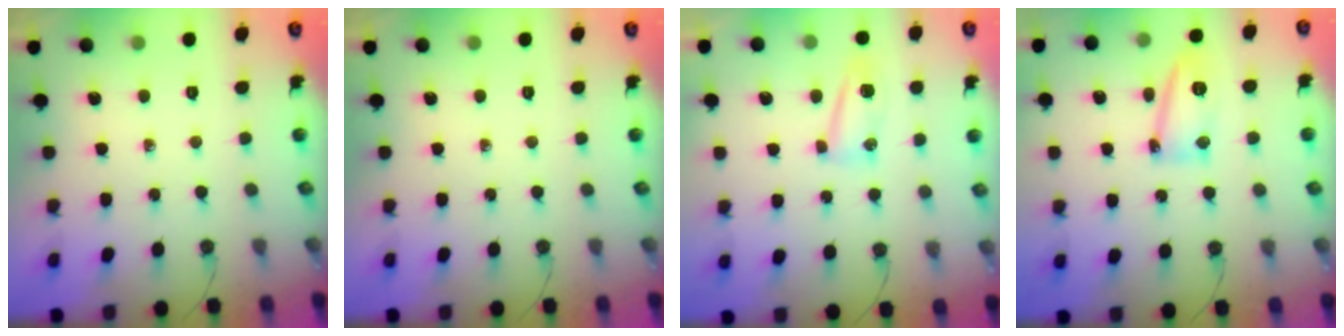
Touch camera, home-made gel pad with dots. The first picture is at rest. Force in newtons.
{"total": 0.0}
{"total": 6.7, "press": 6.6, "slide": 0.7}
{"total": 10.3, "press": 10.3, "slide": 0.7}